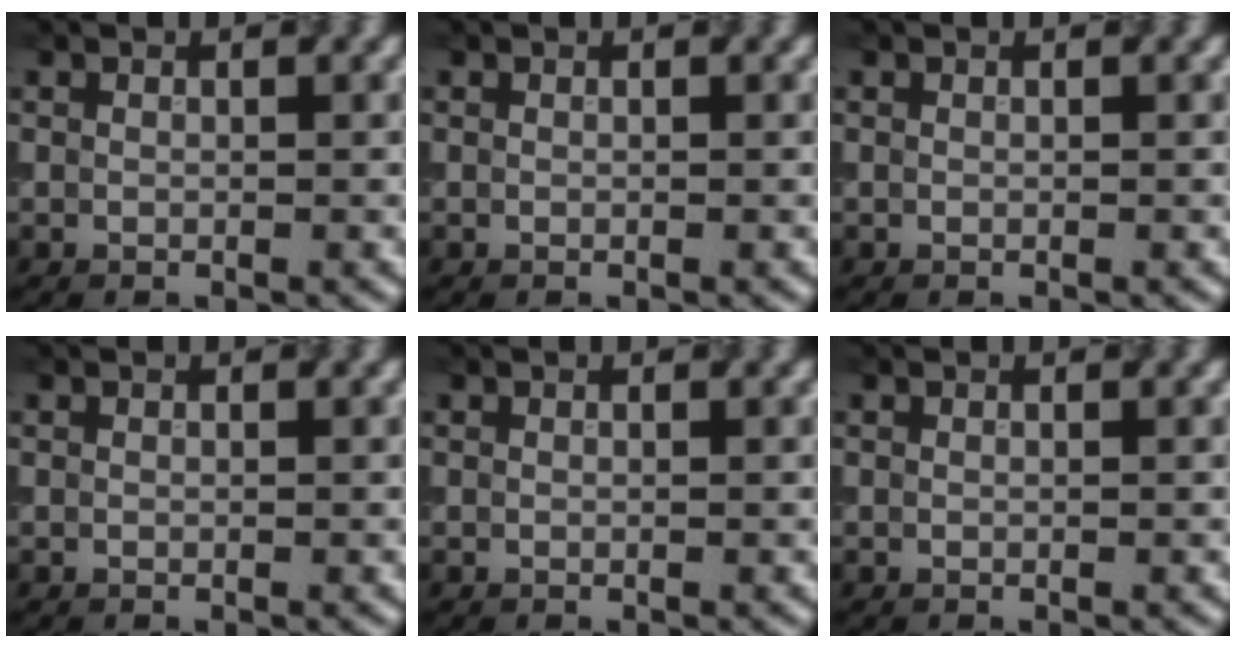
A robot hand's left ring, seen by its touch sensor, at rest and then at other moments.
{"total": 0.0}
{"total": 0.0}
{"total": 0.0}
{"total": 0.0}
{"total": 0.0}